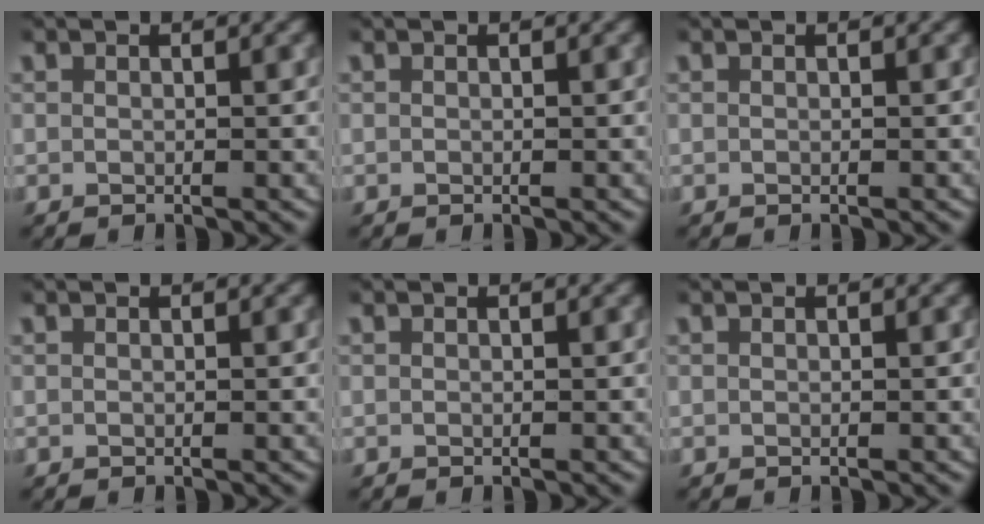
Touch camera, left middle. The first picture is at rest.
{"total": 0.0}
{"total": 0.0}
{"total": 0.0}
{"total": 0.0}
{"total": 0.0}